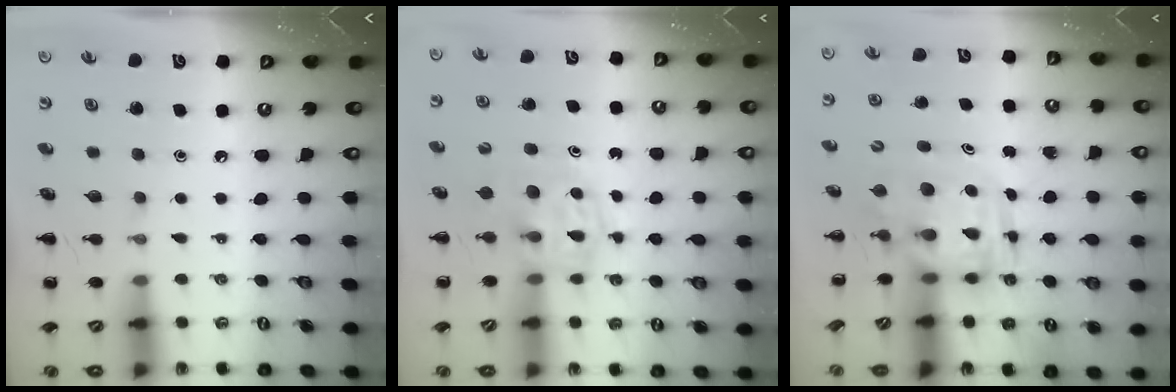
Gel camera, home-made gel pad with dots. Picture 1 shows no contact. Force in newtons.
{"total": 5.0, "press": 4.7, "slide": 1.8}
{"total": 3.5, "press": 3.4, "slide": 0.7}